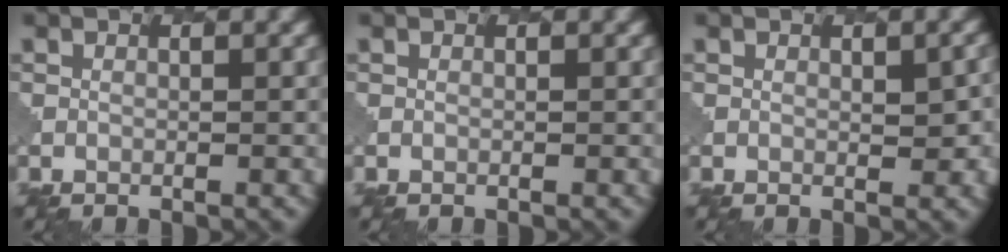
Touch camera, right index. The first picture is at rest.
{"total": 0.0}
{"total": 2.4, "force": [0.3, 0.9, 2.2], "torque": [-0.025, -0.003, 0.009]}